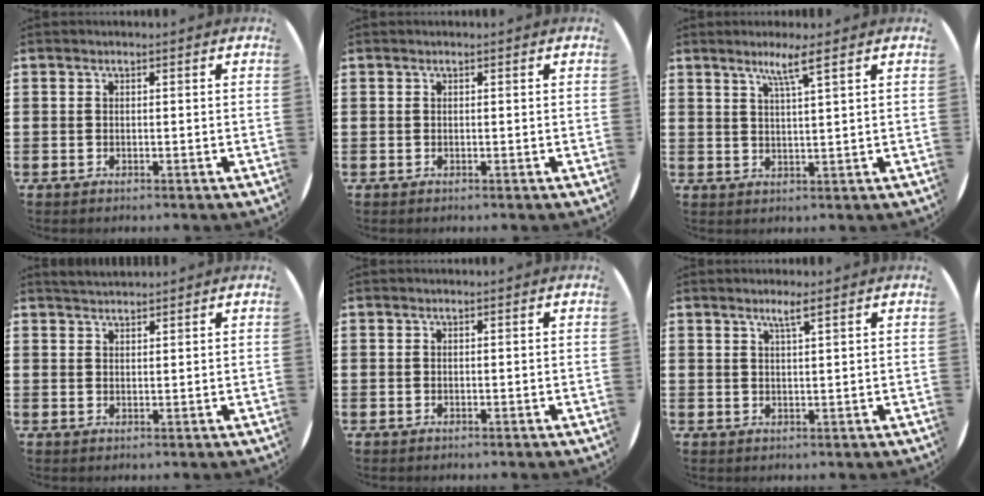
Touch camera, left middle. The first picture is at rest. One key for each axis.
{"total": 0.0}
{"total": 4.1, "fx": 2.8, "fy": -0.4, "fz": 3.0, "tx": -0.065, "ty": 0.003, "tz": 0.046}
{"total": 1.7, "fx": 1.7, "fy": 0.2, "fz": 0.1, "tx": -0.004, "ty": 0.004, "tz": 0.033}
{"total": 0.0}
{"total": 2.2, "fx": 1.6, "fy": -0.1, "fz": 1.5, "tx": -0.031, "ty": 0.000, "tz": 0.028}